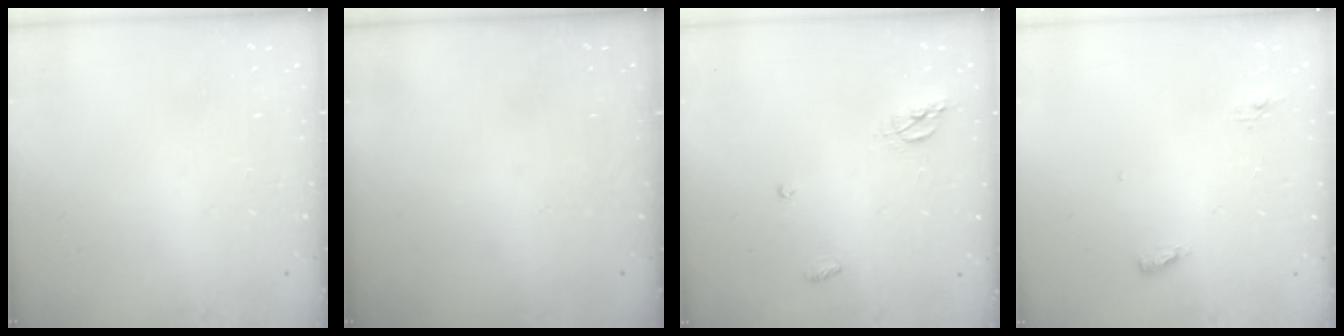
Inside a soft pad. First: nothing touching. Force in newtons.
{"total": 0.0}
{"total": 6.5, "press": 6.5, "slide": 0.6}
{"total": 4.7, "press": 4.5, "slide": 1.1}